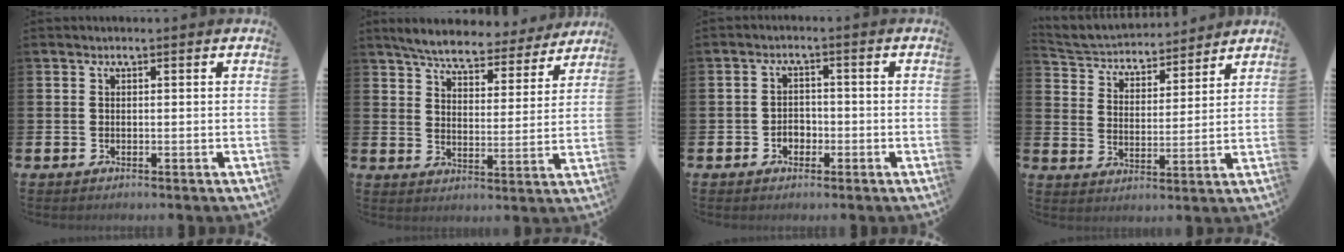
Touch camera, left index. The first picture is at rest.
{"total": 6.6, "force": [6.3, 1.0, 1.8], "torque": [-0.053, -0.037, 0.107]}
{"total": 2.3, "force": [-1.0, 1.8, 0.9], "torque": [-0.018, 0.003, -0.024]}
{"total": 4.3, "force": [4.0, 1.5, 0.1], "torque": [-0.029, -0.036, 0.064]}